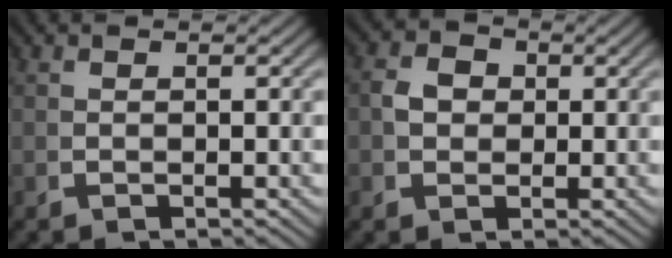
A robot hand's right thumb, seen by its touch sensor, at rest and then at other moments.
{"total": 2.9, "force": [0.5, 2.4, 1.7], "torque": [-0.033, -0.008, 0.012]}